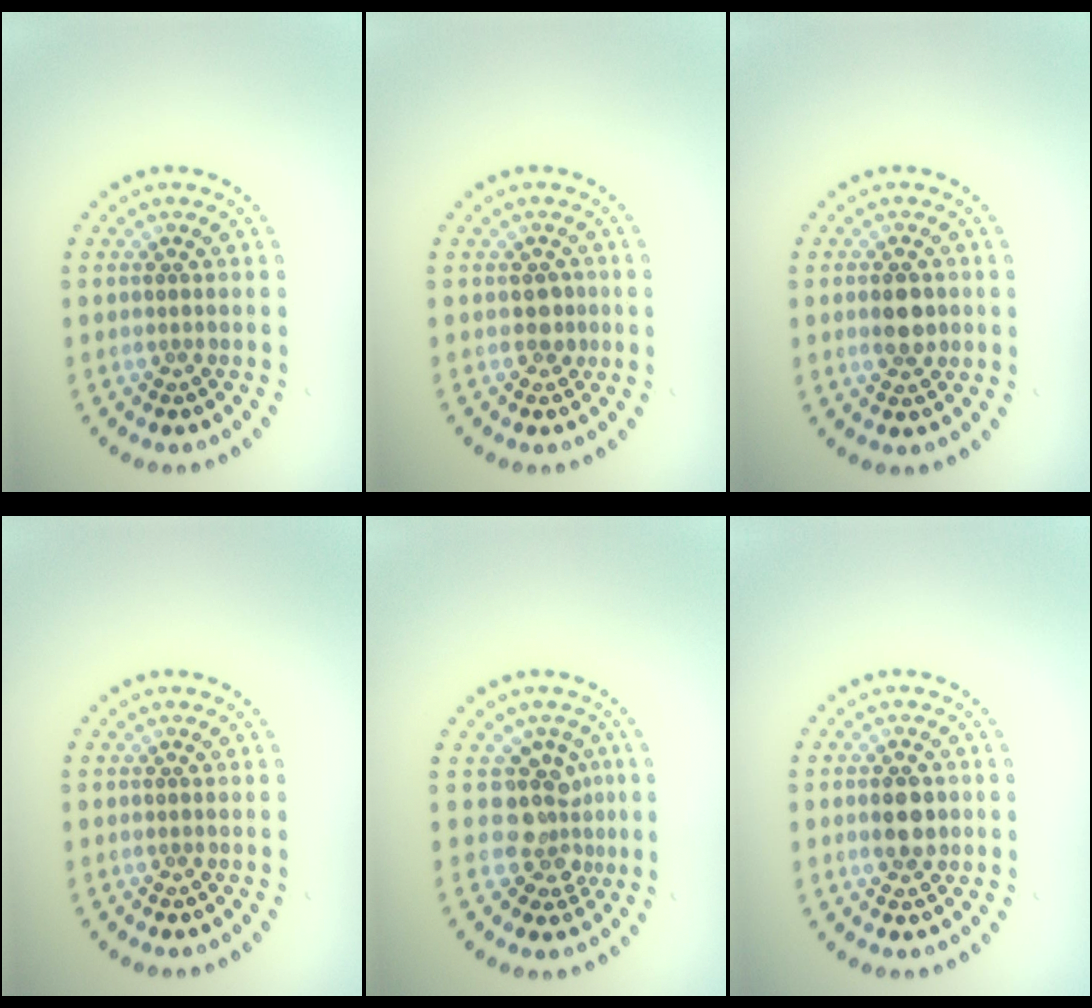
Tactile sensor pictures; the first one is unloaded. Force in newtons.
{"total": 1.2, "press": 1.1, "slide": 0.5}
{"total": 3.2, "press": 3.2, "slide": 0.1}
{"total": 0.0}
{"total": 3.8, "press": 2.9, "slide": 2.4}
{"total": 2.7, "press": 2.7, "slide": 0.0}